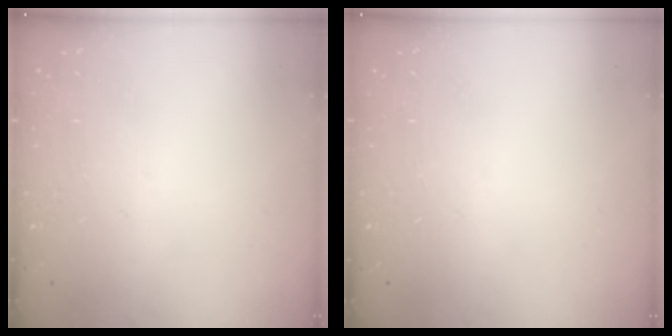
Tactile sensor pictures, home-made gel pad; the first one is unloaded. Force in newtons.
{"total": 0.0}